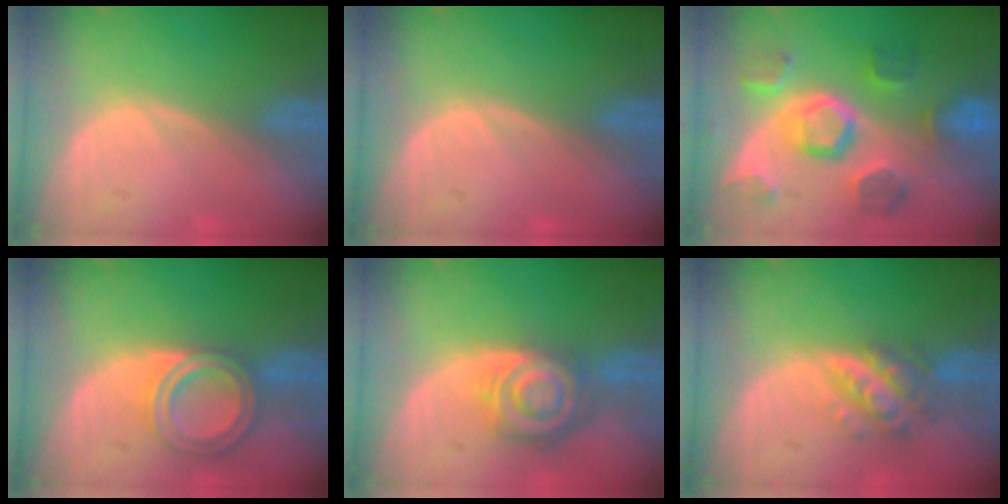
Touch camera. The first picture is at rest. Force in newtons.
{"total": 0.0}
{"total": 10.1, "press": 9.4, "slide": 3.8}
{"total": 6.8, "press": 6.1, "slide": 3.1}
{"total": 8.2, "press": 7.1, "slide": 4.1}
{"total": 5.9, "press": 5.3, "slide": 2.6}